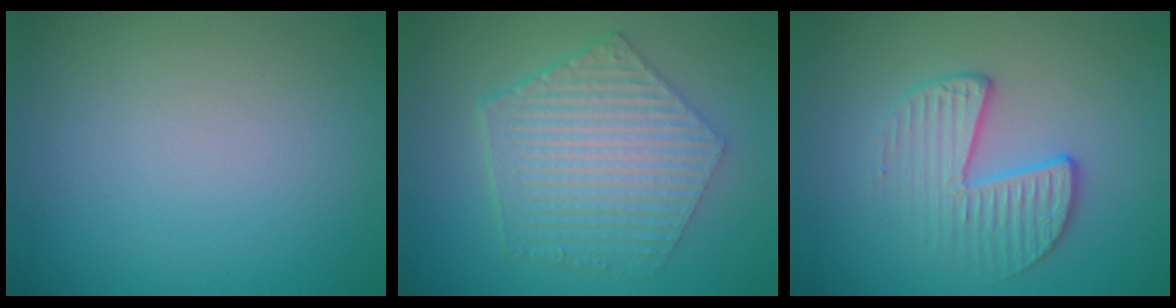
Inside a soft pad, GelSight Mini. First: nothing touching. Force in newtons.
{"total": 6.9, "press": 5.0, "slide": 4.7}
{"total": 3.5, "press": 2.9, "slide": 2.0}